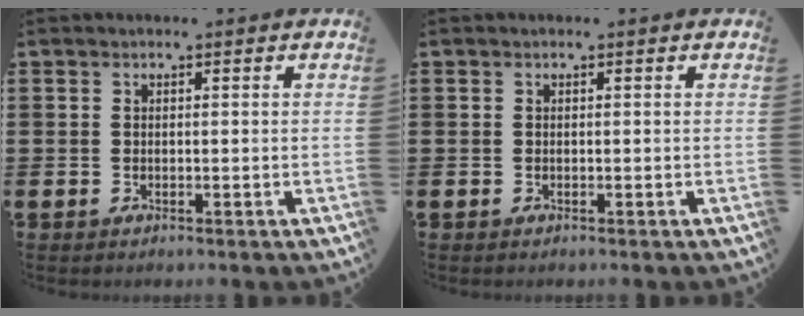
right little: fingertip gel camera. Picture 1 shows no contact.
{"total": 0.0}